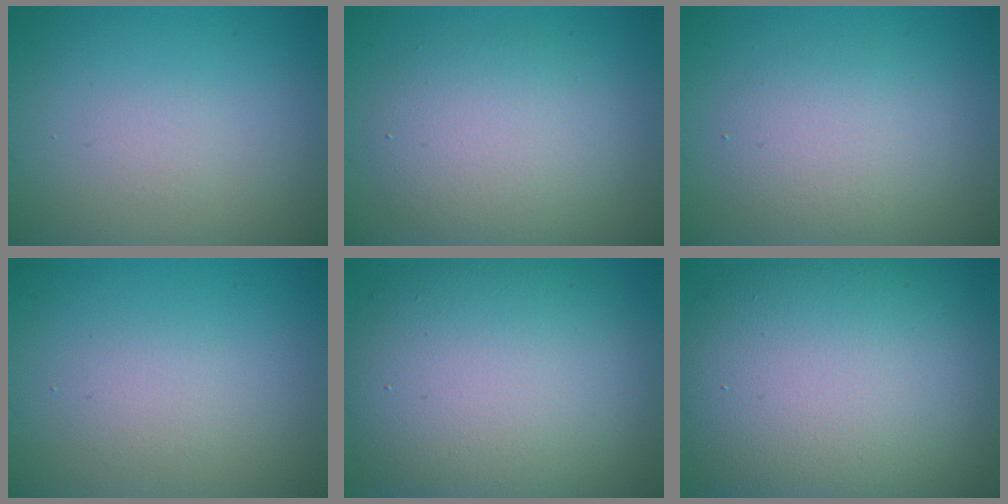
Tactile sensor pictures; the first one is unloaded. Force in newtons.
{"total": 5.1, "press": 5.1, "slide": 0.3}
{"total": 3.0, "press": 3.0, "slide": 0.1}
{"total": 1.3, "press": 1.3, "slide": 0.1}
{"total": 12.9, "press": 12.9, "slide": 0.8}
{"total": 14.6, "press": 14.5, "slide": 1.1}